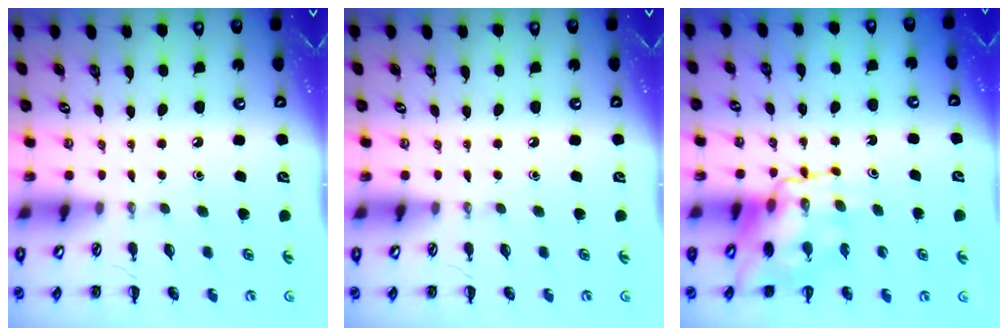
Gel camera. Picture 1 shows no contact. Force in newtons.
{"total": 0.0}
{"total": 12.1, "press": 11.7, "slide": 3.0}